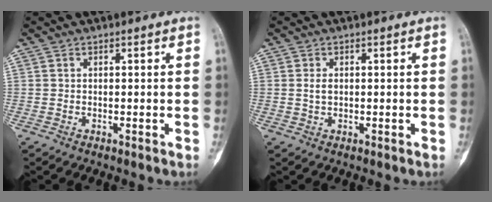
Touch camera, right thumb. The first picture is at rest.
{"total": 1.6, "force": [0.2, 0.9, 1.2], "torque": [-0.023, -0.001, 0.006]}